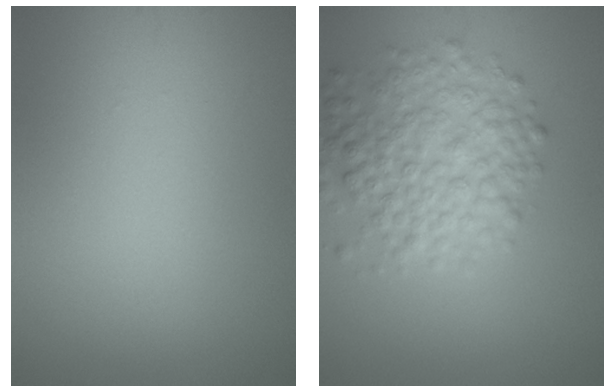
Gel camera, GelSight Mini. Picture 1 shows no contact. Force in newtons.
{"total": 5.9, "press": 5.9, "slide": 0.2}